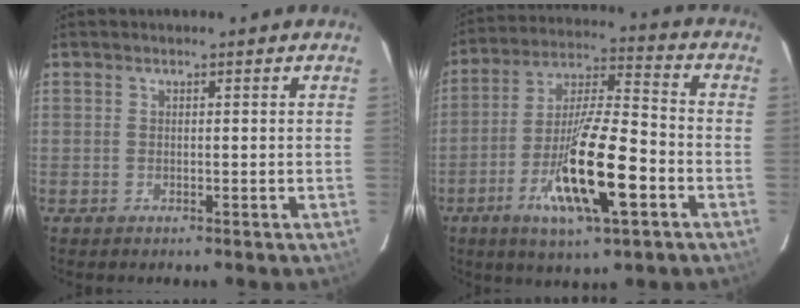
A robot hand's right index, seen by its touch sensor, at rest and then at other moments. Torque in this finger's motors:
{"motor_torque": [1.20, -0.94, 0.72, 0.21]}